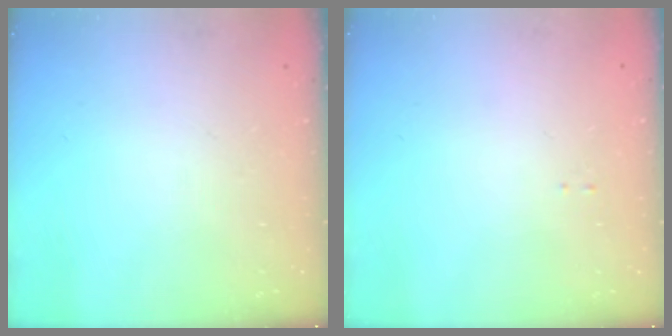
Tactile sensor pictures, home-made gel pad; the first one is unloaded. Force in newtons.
{"total": 0.0}